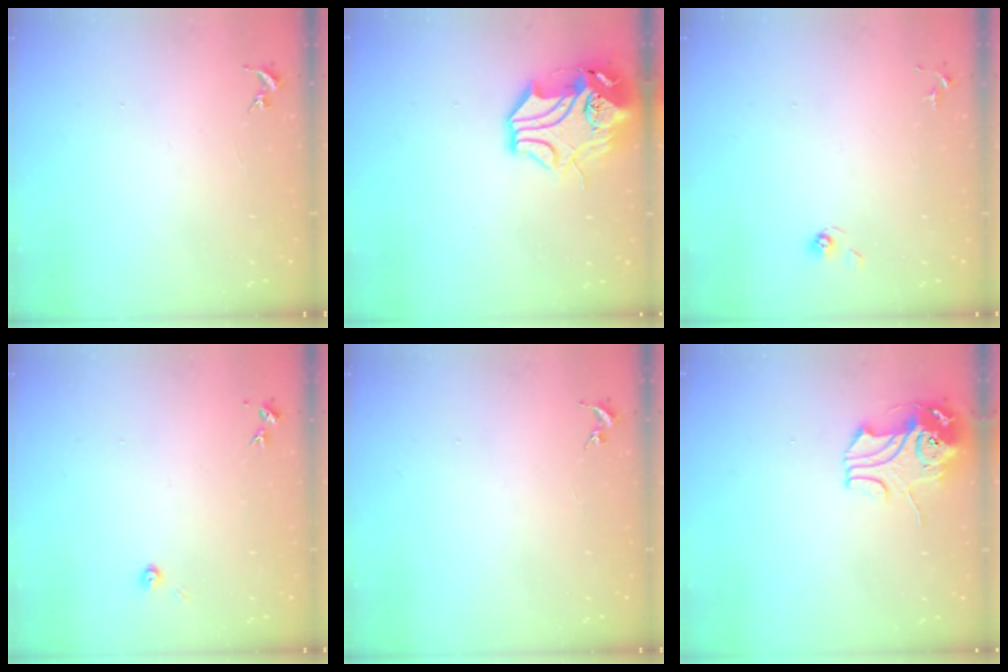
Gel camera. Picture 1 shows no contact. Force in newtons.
{"total": 14.5, "press": 14.3, "slide": 1.9}
{"total": 3.8, "press": 3.3, "slide": 1.8}
{"total": 3.9, "press": 3.9, "slide": 0.5}
{"total": 0.0}
{"total": 10.6, "press": 10.4, "slide": 1.7}